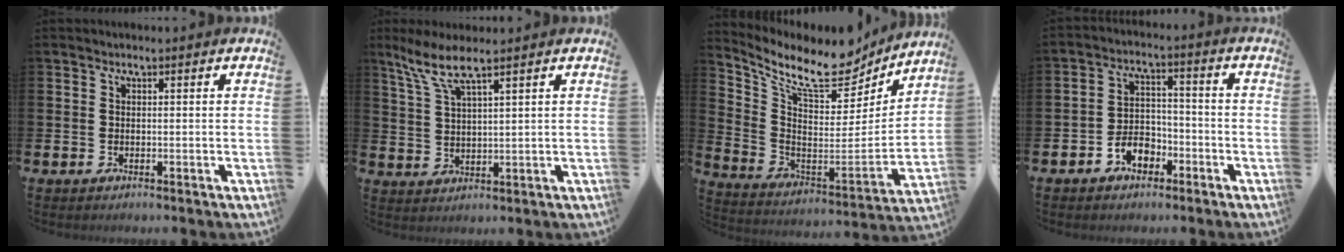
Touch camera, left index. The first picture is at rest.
{"total": 6.1, "force": [4.8, 0.7, 3.8], "torque": [-0.088, -0.009, 0.085]}
{"total": 11.2, "force": [9.4, 3.4, 4.8], "torque": [-0.115, -0.072, 0.155]}
{"total": 4.5, "force": [-2.8, 2.9, 1.9], "torque": [-0.031, 0.006, -0.058]}